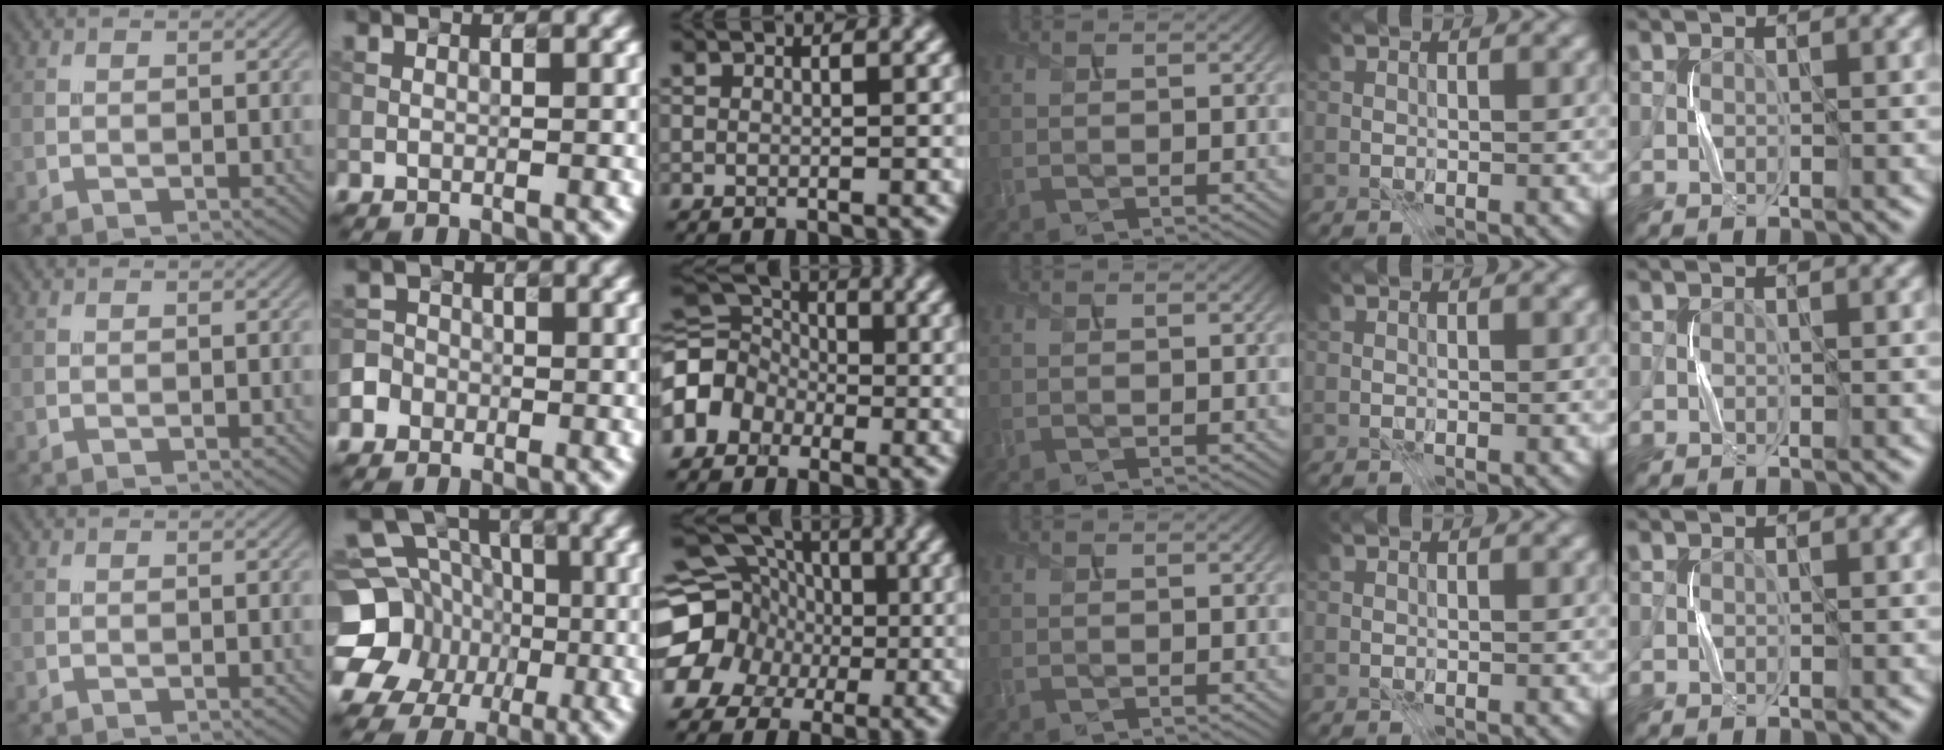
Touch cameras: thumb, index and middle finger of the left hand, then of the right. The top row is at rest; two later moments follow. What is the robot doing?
{"motion": "press", "object": "stapler"}